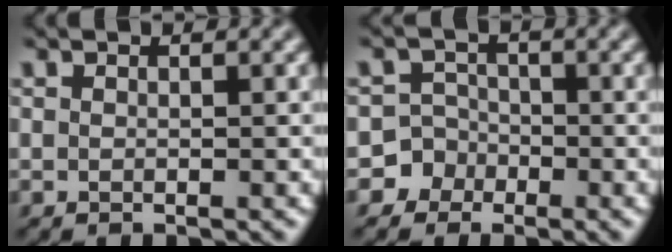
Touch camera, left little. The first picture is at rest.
{"total": 4.7, "force": [-2.3, 4.1, -0.2], "torque": [0.039, 0.003, -0.055]}